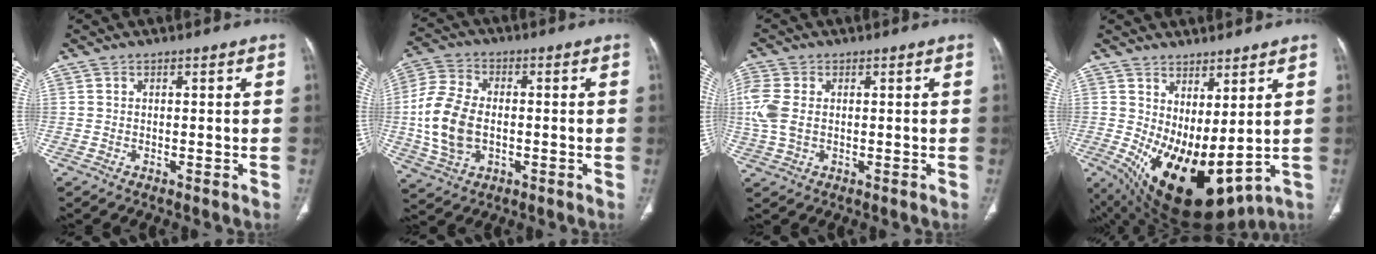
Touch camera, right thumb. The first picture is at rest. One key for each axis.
{"total": 13.3, "fx": -1.2, "fy": 8.8, "fz": 9.8, "tx": -0.204, "ty": 0.010, "tz": -0.022}
{"total": 7.1, "fx": 0.6, "fy": 4.7, "fz": 5.2, "tx": -0.150, "ty": 0.010, "tz": 0.015}
{"total": 16.2, "fx": 0.9, "fy": 7.2, "fz": 14.4, "tx": -0.246, "ty": -0.030, "tz": 0.047}